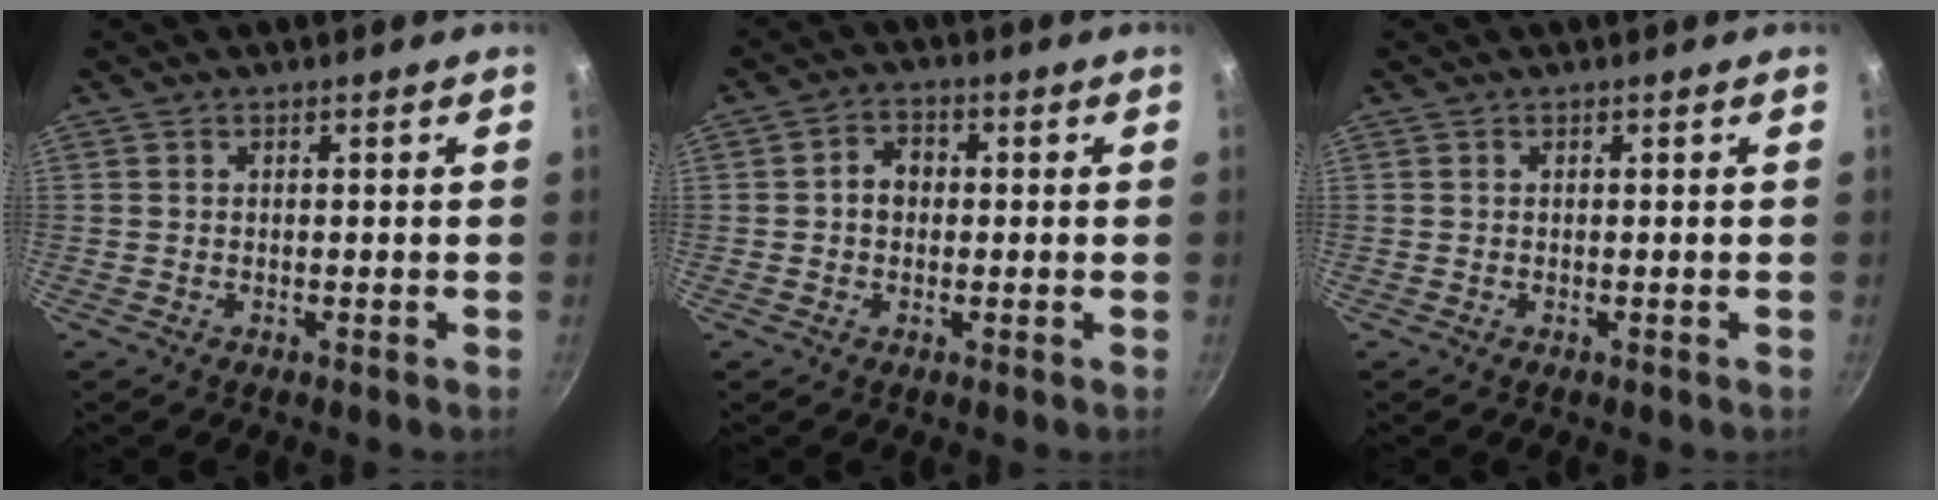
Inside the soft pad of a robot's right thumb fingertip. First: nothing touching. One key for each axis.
{"total": 4.4, "fx": 0.1, "fy": 3.5, "fz": 2.5, "tx": -0.018, "ty": 0.012, "tz": -0.004}
{"total": 0.0}